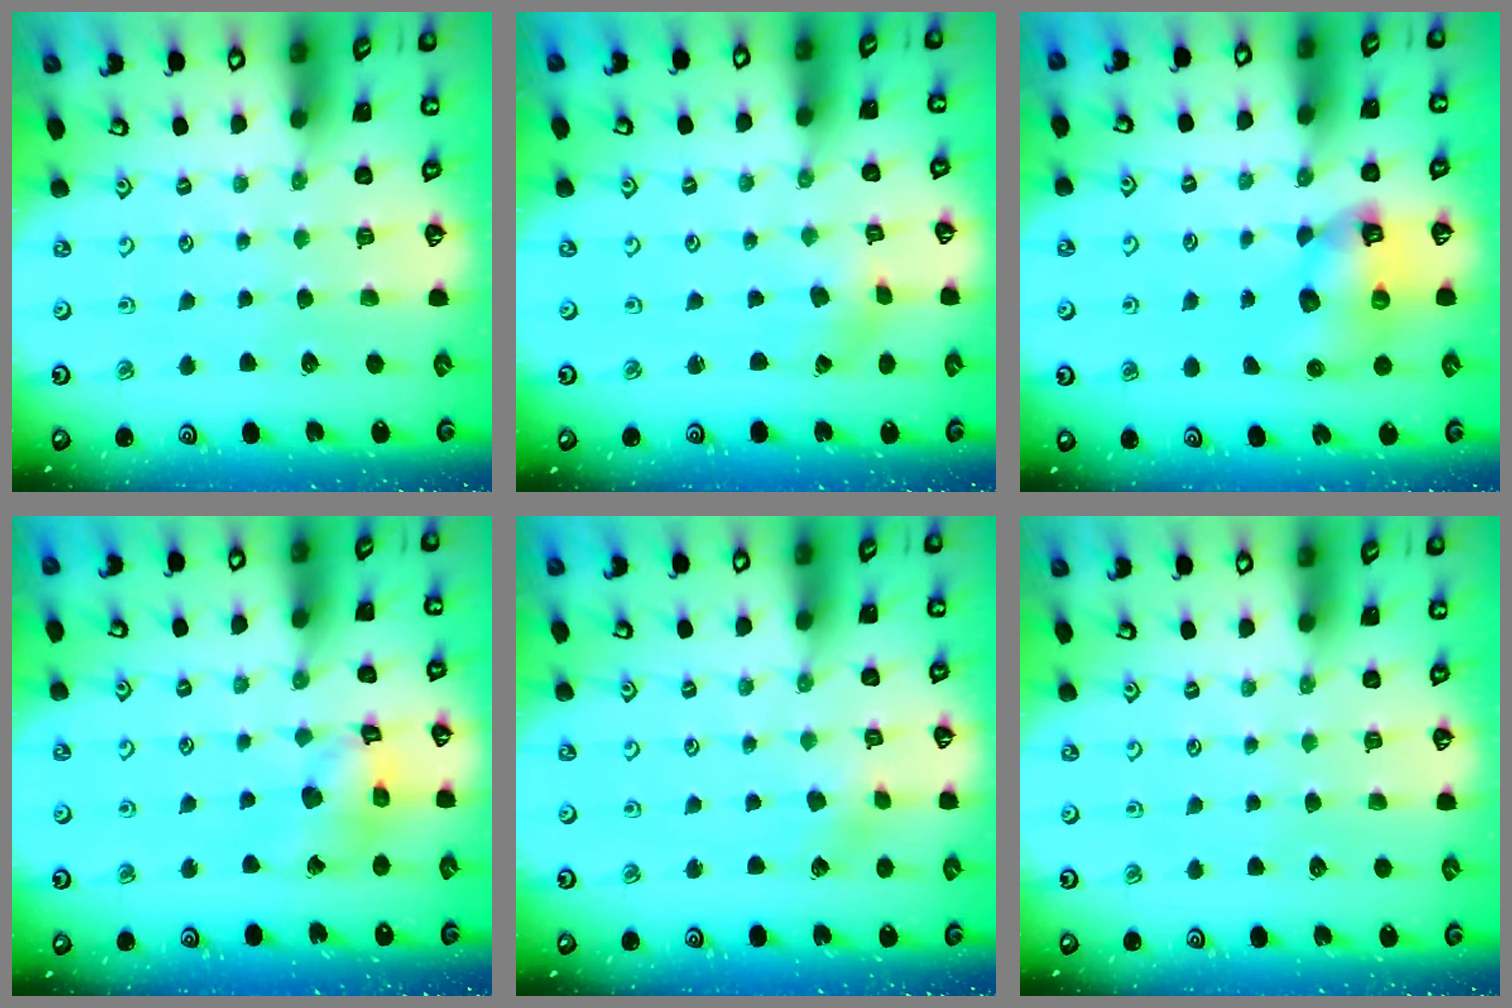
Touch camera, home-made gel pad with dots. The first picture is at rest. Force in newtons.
{"total": 0.7, "press": 0.7, "slide": 0.1}
{"total": 10.6, "press": 10.4, "slide": 1.8}
{"total": 12.2, "press": 12.1, "slide": 1.4}
{"total": 2.5, "press": 2.4, "slide": 0.2}
{"total": 0.0}